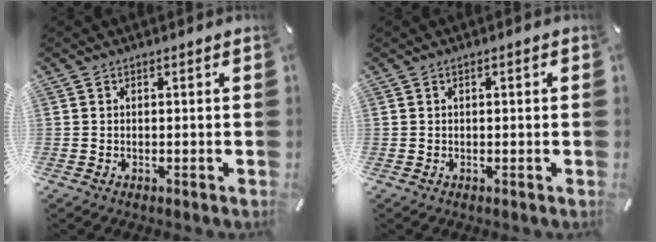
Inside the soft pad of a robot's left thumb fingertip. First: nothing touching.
{"total": 0.6, "force": [0.0, 0.2, 0.6], "torque": [-0.010, 0.002, -0.001]}